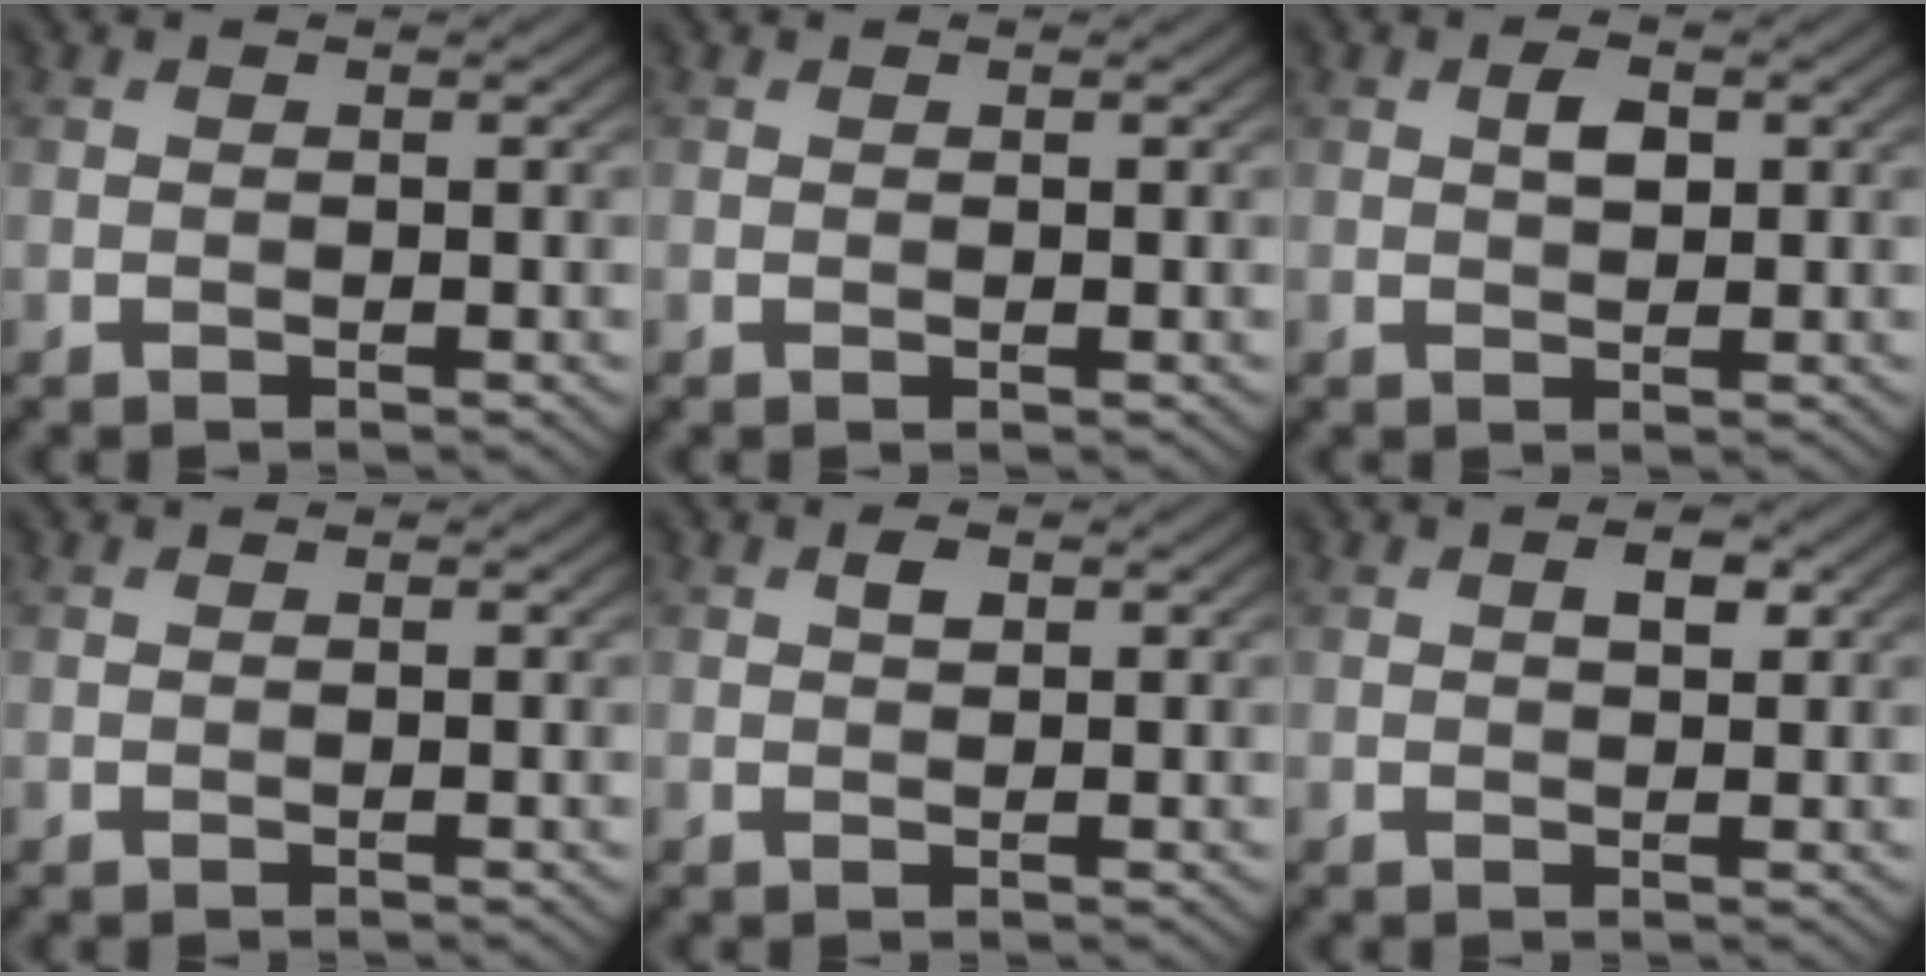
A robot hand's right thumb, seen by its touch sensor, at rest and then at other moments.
{"total": 0.0}
{"total": 2.2, "force": [0.6, 1.2, 1.8], "torque": [-0.033, 0.001, 0.008]}
{"total": 0.0}
{"total": 1.2, "force": [0.5, 0.6, 0.9], "torque": [-0.017, 0.001, 0.009]}
{"total": 2.1, "force": [0.7, 0.9, 1.7], "torque": [-0.025, 0.001, 0.009]}